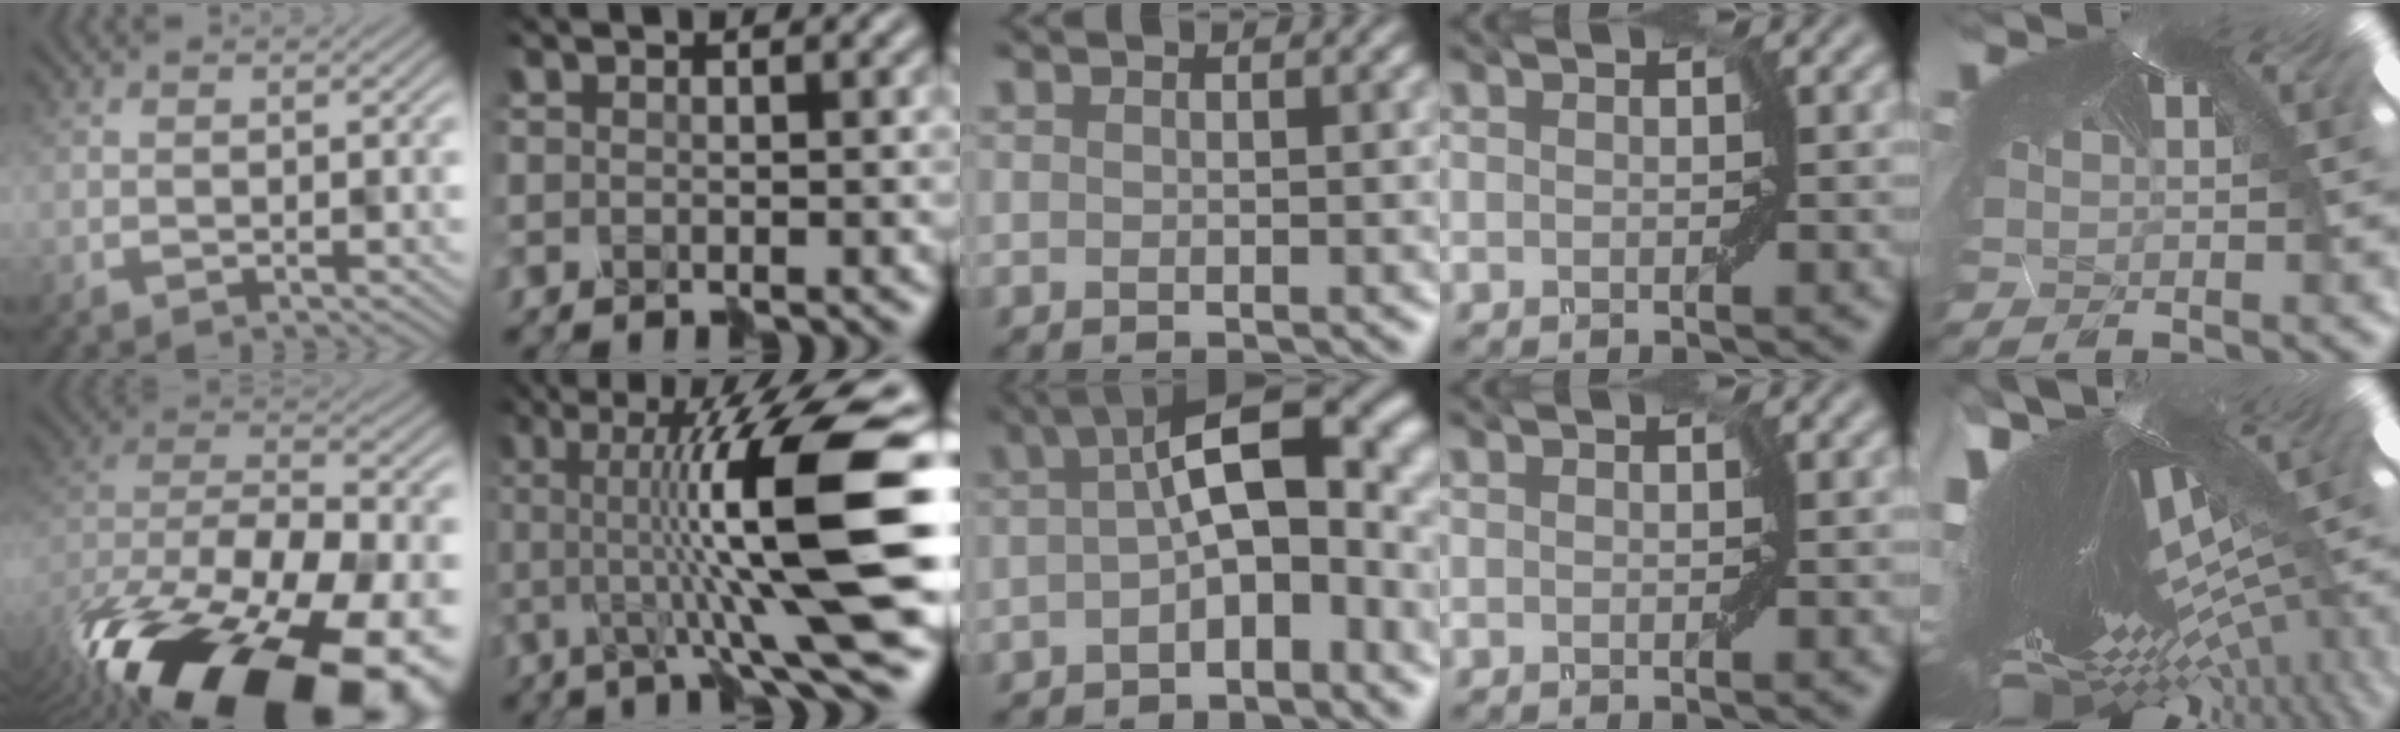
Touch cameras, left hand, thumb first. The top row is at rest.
{"thumb": {"total": 20.7, "force": [-12.5, 10.2, 12.9], "torque": [-0.250, -0.117, -0.142]}, "index": {"total": 12.4, "force": [0.4, 2.0, 12.2], "torque": [-0.178, 0.018, -0.003]}, "middle": {"total": 8.4, "force": [-0.1, 3.5, 7.7], "torque": [-0.121, 0.019, -0.015]}, "little": {"total": 7.6, "force": [-6.5, -1.9, 3.3], "torque": [-0.038, -0.100, -0.070]}}